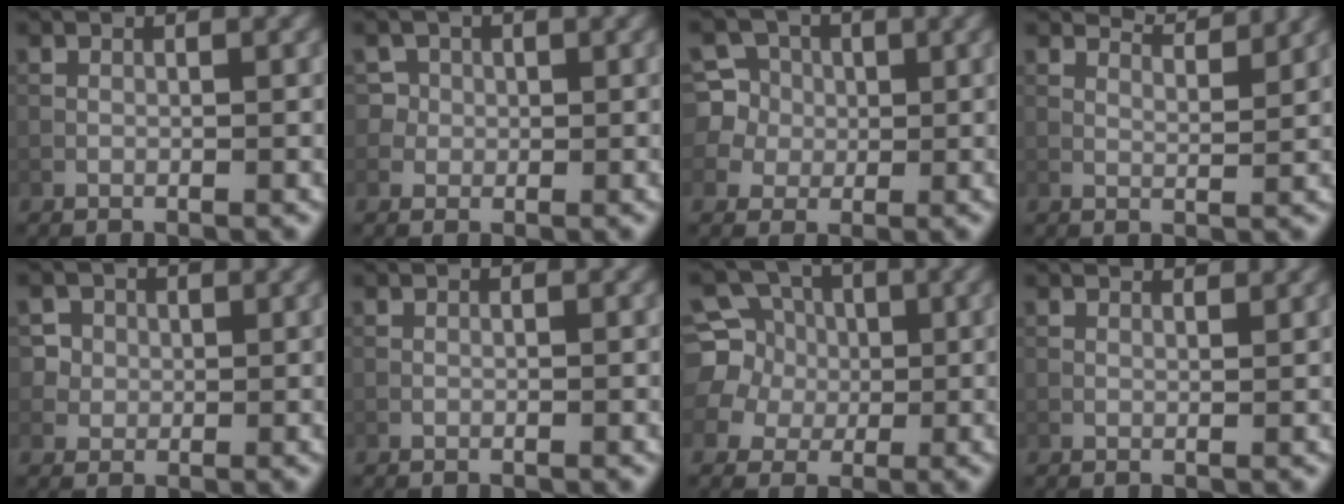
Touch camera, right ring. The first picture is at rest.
{"total": 3.1, "force": [0.9, 2.9, 0.8], "torque": [-0.009, 0.007, 0.015]}
{"total": 6.9, "force": [1.8, 6.4, 1.7], "torque": [-0.051, 0.031, 0.028]}
{"total": 3.2, "force": [3.0, 0.3, 1.0], "torque": [-0.019, -0.007, 0.046]}
{"total": 4.6, "force": [1.7, 4.1, 1.4], "torque": [-0.028, 0.011, 0.029]}
{"total": 0.0}
{"total": 7.7, "force": [1.3, 7.1, 2.6], "torque": [-0.072, 0.033, 0.007]}
{"total": 1.5, "force": [1.4, 0.3, 0.5], "torque": [-0.016, -0.003, 0.017]}